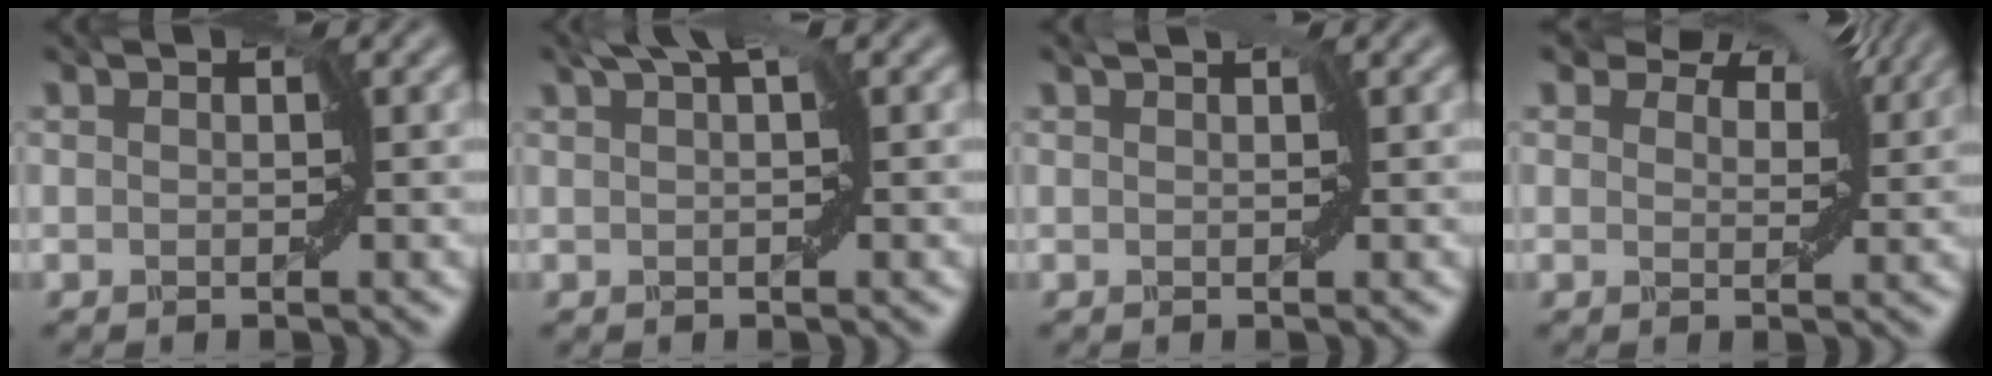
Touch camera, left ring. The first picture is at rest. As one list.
[{"total": 2.0, "force": [1.1, 0.2, 1.7], "torque": [-0.028, 0.008, 0.014]}, {"total": 1.1, "force": [0.7, 0.5, 0.7], "torque": [-0.009, 0.008, 0.001]}, {"total": 6.0, "force": [4.3, 2.9, 3.1], "torque": [-0.056, 0.018, 0.048]}]